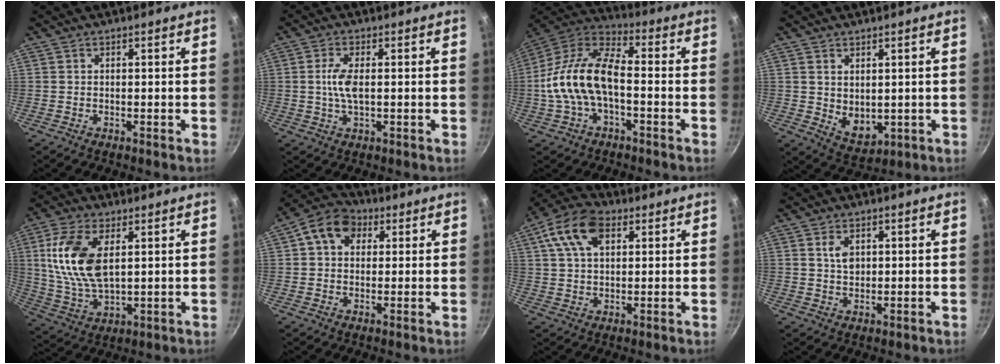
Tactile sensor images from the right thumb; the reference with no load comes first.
{"total": 4.8, "force": [0.2, 1.9, 4.4], "torque": [-0.098, 0.003, 0.003]}
{"total": 15.6, "force": [-2.5, 8.1, 13.2], "torque": [-0.238, 0.047, -0.061]}
{"total": 5.9, "force": [1.1, 4.0, 4.1], "torque": [-0.051, -0.022, 0.034]}
{"total": 14.3, "force": [3.7, 7.6, 11.6], "torque": [-0.224, -0.012, 0.079]}
{"total": 8.9, "force": [2.9, 6.7, 5.0], "torque": [-0.061, 0.011, 0.029]}
{"total": 11.8, "force": [4.5, 7.1, 8.2], "torque": [-0.145, 0.009, 0.069]}
{"total": 3.5, "force": [1.1, 2.3, 2.4], "torque": [-0.031, -0.005, 0.021]}